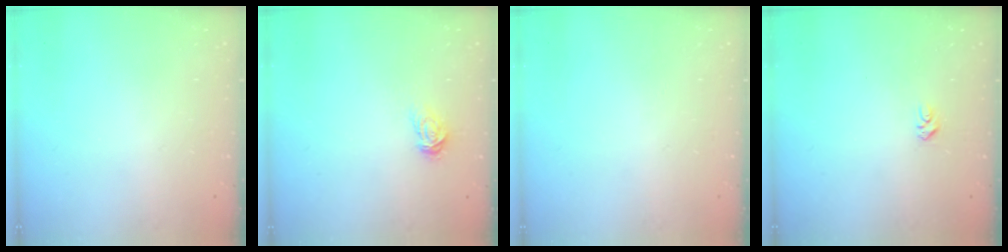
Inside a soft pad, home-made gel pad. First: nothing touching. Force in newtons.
{"total": 3.4, "press": 3.4, "slide": 0.3}
{"total": 0.0}
{"total": 2.8, "press": 2.8, "slide": 0.4}